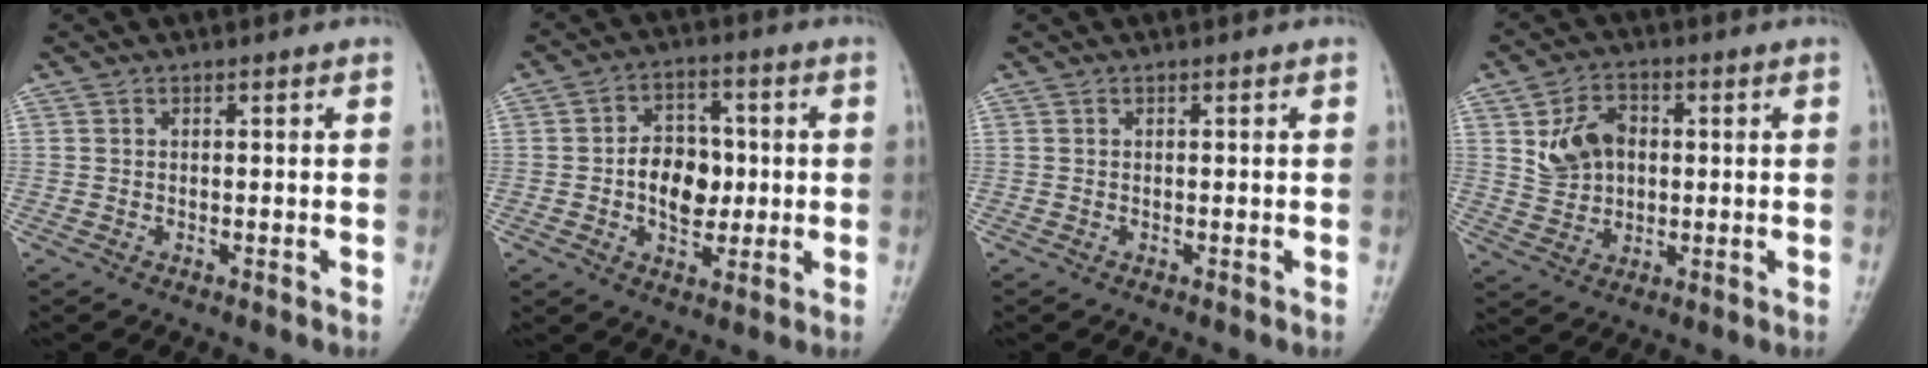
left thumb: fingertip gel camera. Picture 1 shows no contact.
{"total": 9.4, "force": [-0.4, 6.7, 6.5], "torque": [-0.064, 0.011, -0.010]}
{"total": 0.0}
{"total": 8.7, "force": [1.6, 6.5, 5.6], "torque": [-0.076, 0.003, 0.032]}